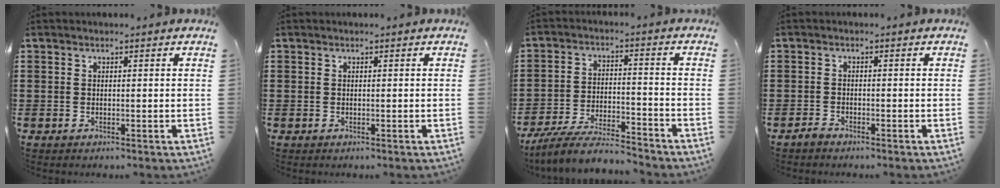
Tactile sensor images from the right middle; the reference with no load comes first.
{"total": 0.0}
{"total": 7.1, "force": [-6.6, 0.8, 2.7], "torque": [-0.056, 0.004, -0.127]}
{"total": 1.2, "force": [-1.1, 0.3, 0.4], "torque": [-0.019, -0.004, -0.024]}